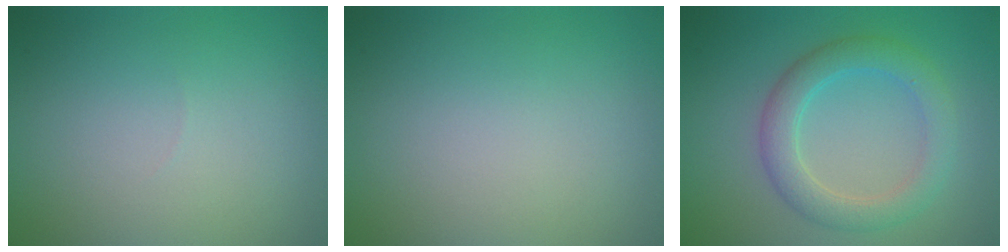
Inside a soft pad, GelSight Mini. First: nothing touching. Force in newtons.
{"total": 0.0}
{"total": 3.9, "press": 3.9, "slide": 0.2}